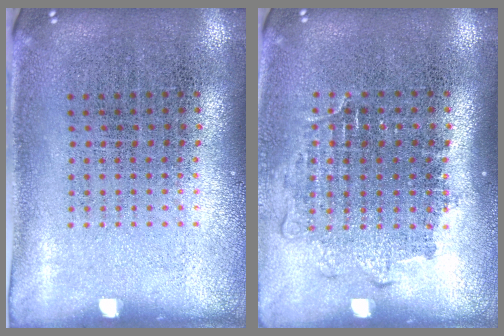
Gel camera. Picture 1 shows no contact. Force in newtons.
{"total": 1.2, "press": 1.0, "slide": 0.6}